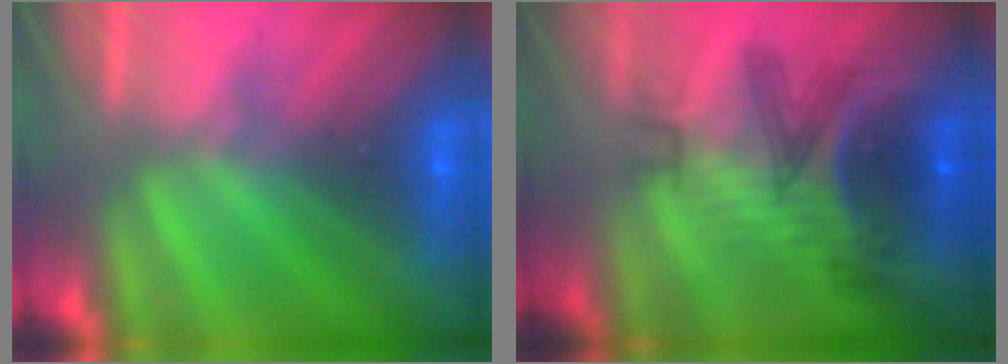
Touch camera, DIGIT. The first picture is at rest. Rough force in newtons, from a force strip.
{"total": 6.9}